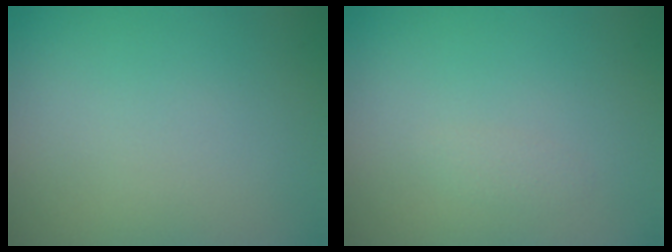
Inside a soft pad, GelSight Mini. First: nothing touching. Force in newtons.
{"total": 0.7, "press": 0.7, "slide": 0.1}